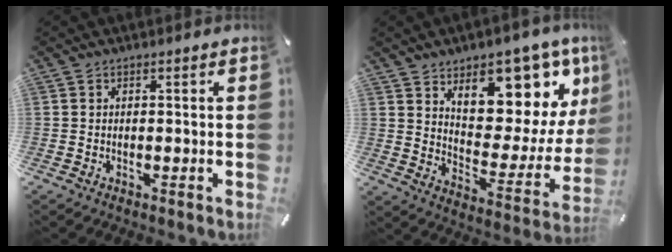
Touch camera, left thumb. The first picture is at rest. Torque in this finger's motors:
{"motor_torque": [3.09, 1.92, 1.43, -1.35, 0.20]}